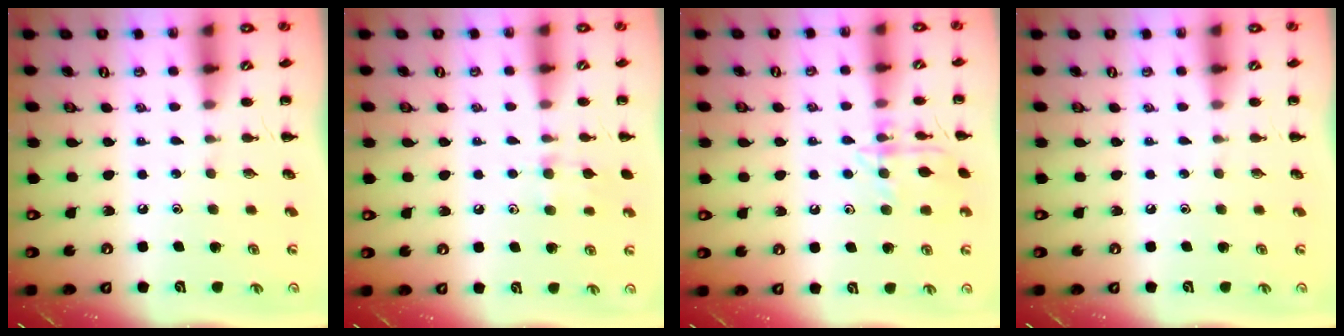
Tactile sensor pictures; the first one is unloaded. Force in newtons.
{"total": 8.0, "press": 7.6, "slide": 2.7}
{"total": 11.9, "press": 11.9, "slide": 0.8}
{"total": 0.0}